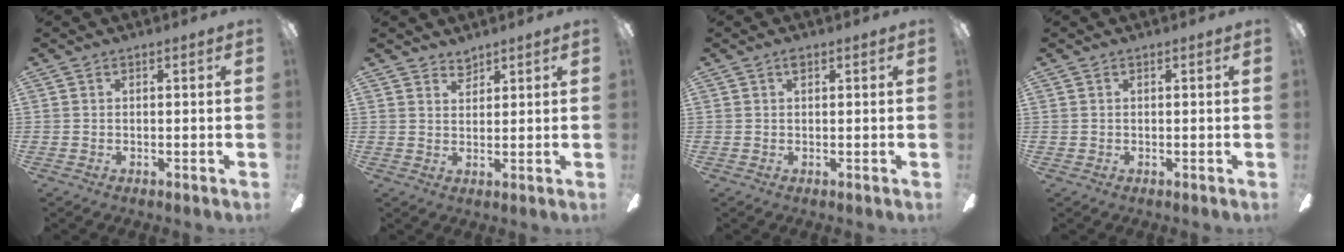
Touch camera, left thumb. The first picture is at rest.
{"total": 3.0, "force": [2.9, 1.0, 0.0], "torque": [0.004, -0.017, 0.054]}
{"total": 1.2, "force": [0.7, 0.6, 0.7], "torque": [-0.007, -0.001, 0.011]}
{"total": 0.5, "force": [0.3, 0.4, 0.0], "torque": [0.000, 0.004, 0.005]}